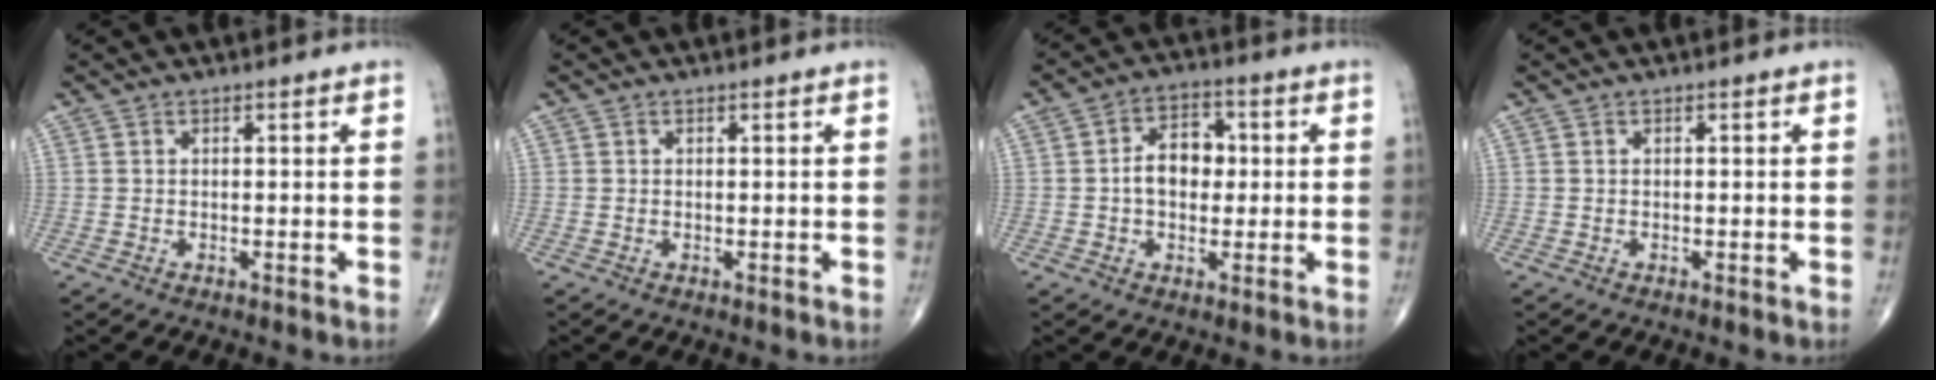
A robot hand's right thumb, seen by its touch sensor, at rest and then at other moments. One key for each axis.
{"total": 0.0}
{"total": 7.7, "fx": 0.2, "fy": 5.4, "fz": 5.5, "tx": -0.067, "ty": 0.018, "tz": -0.003}
{"total": 0.0}